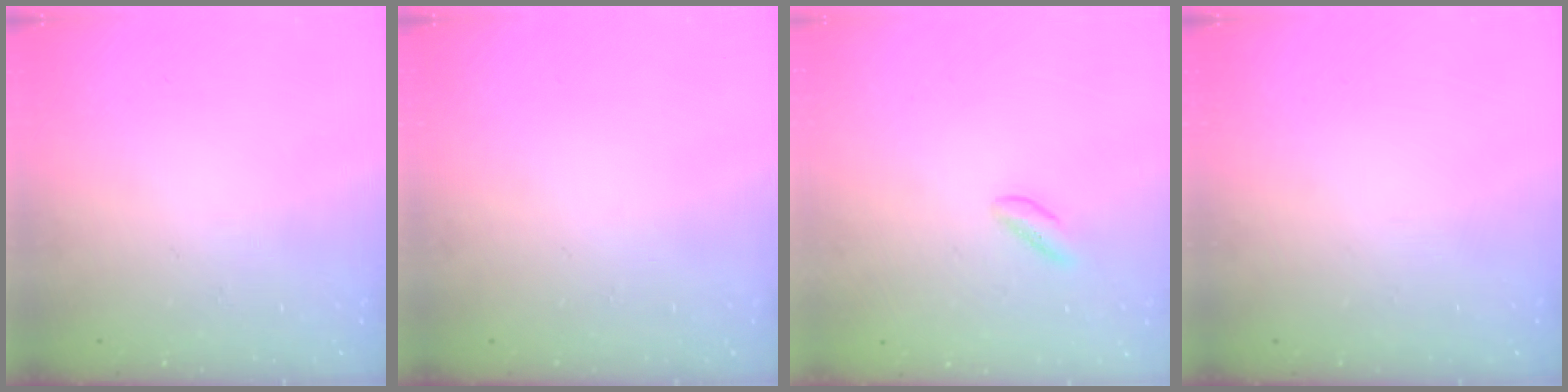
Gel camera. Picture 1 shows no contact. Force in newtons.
{"total": 0.0}
{"total": 0.0}
{"total": 0.0}